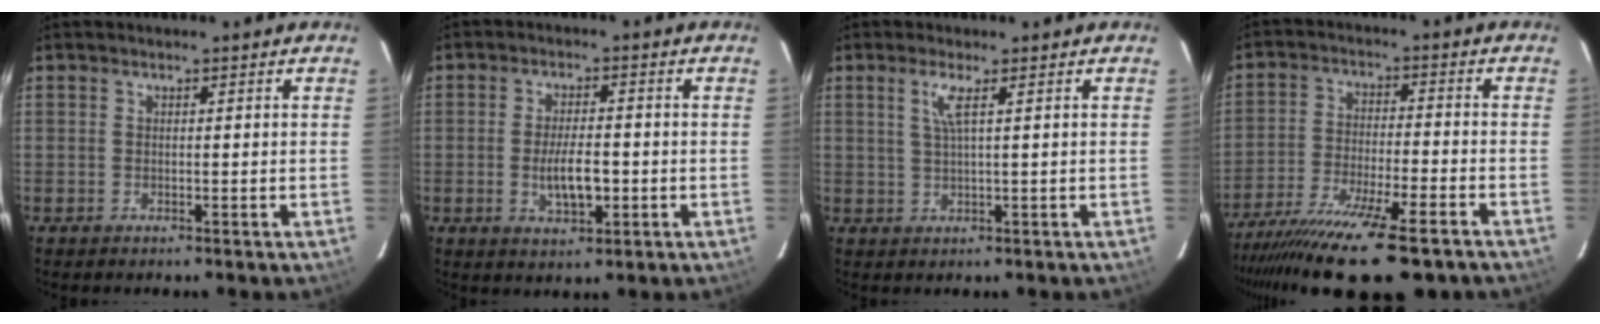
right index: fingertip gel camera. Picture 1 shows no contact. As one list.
[{"total": 6.6, "force": [-1.4, 2.4, 6.0], "torque": [-0.115, -0.006, -0.020]}, {"total": 2.7, "force": [1.1, -0.4, 2.5], "torque": [-0.050, -0.002, 0.025]}, {"total": 19.7, "force": [-15.4, 3.4, 11.8], "torque": [-0.234, -0.055, -0.252]}]